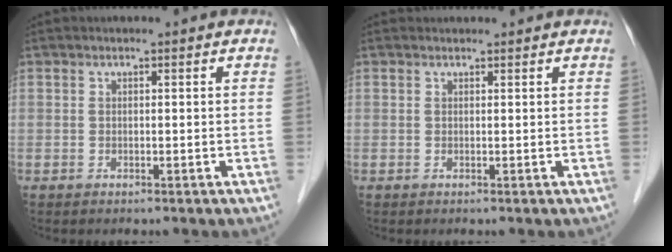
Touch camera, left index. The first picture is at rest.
{"total": 1.2, "force": [1.2, 0.3, -0.1], "torque": [-0.008, 0.012, 0.017]}